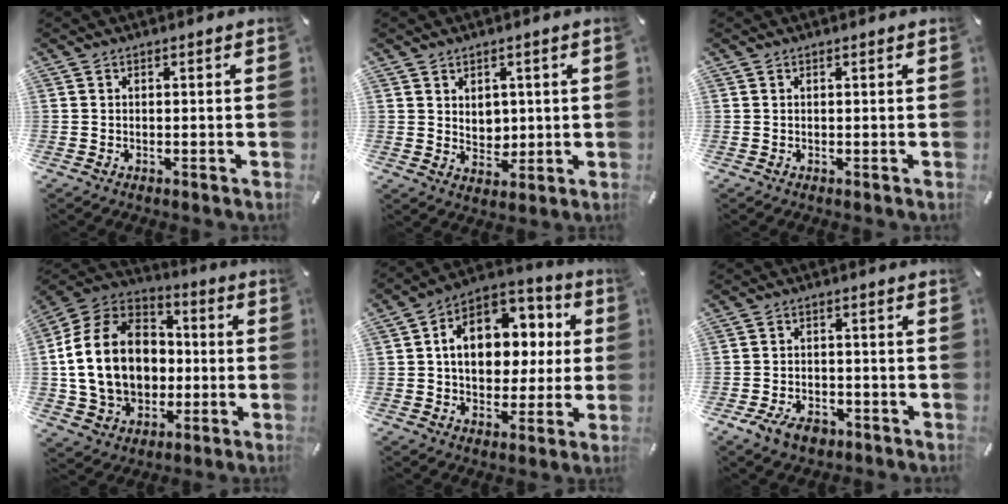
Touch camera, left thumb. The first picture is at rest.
{"total": 4.5, "force": [1.7, 4.0, 1.1], "torque": [0.000, -0.012, 0.027]}
{"total": 0.0}
{"total": 19.4, "force": [-1.2, 15.7, 11.4], "torque": [-0.250, 0.016, -0.016]}
{"total": 14.1, "force": [1.5, 11.1, 8.7], "torque": [-0.140, -0.009, 0.030]}
{"total": 5.8, "force": [-3.3, 3.5, 3.2], "torque": [-0.075, 0.013, -0.063]}